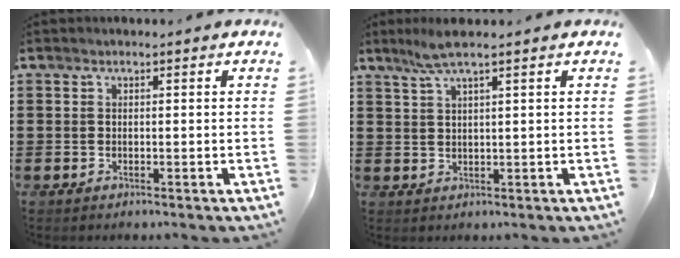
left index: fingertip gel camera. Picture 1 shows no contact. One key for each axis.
{"total": 3.5, "fx": 2.3, "fy": -0.2, "fz": 2.6, "tx": -0.056, "ty": 0.002, "tz": 0.043}